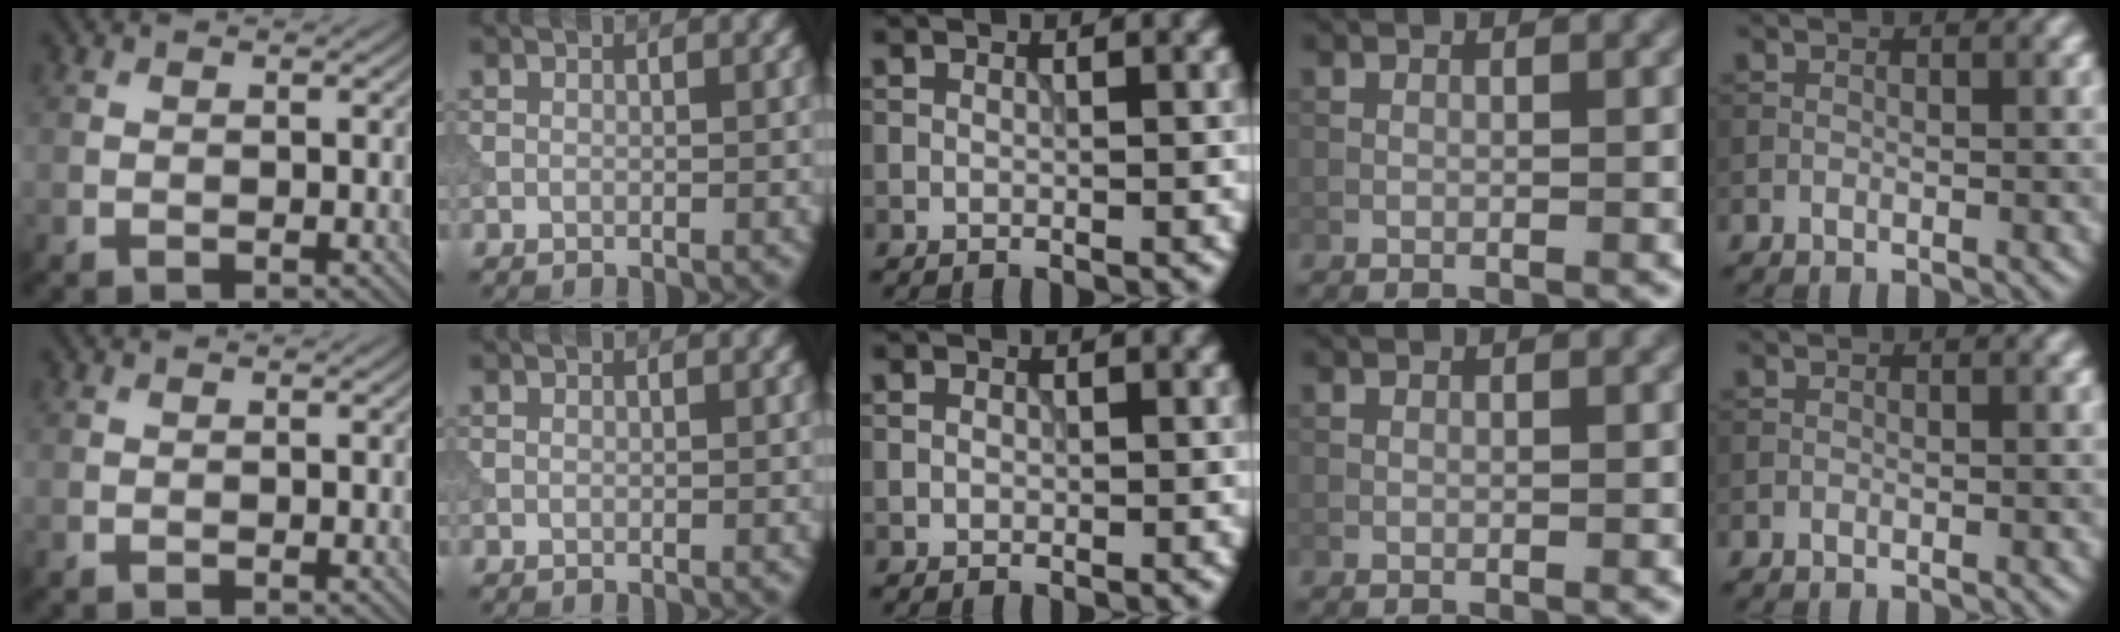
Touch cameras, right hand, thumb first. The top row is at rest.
{"middle": {"total": 0.7, "force": [0.0, 0.6, 0.3], "torque": [-0.004, -0.001, -0.001]}}